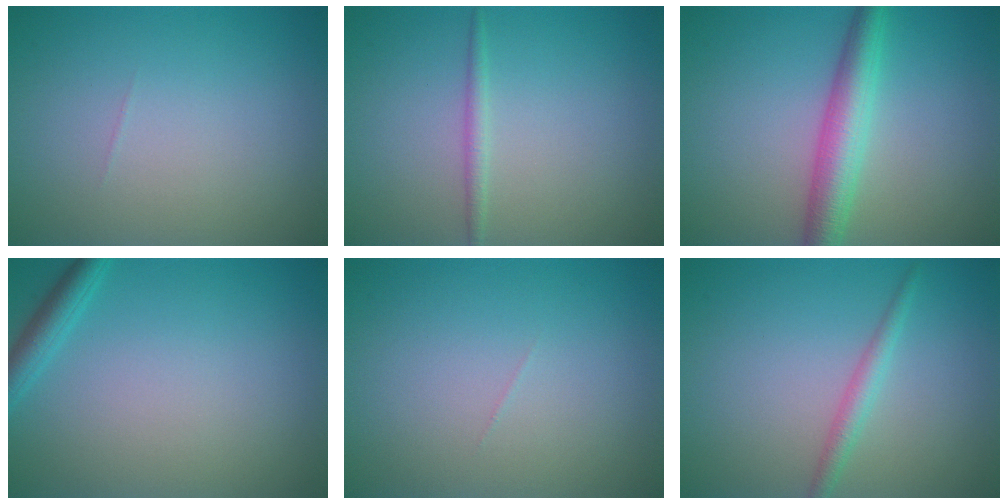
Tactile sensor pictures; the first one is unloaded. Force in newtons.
{"total": 1.1, "press": 1.1, "slide": 0.0}
{"total": 4.5, "press": 4.5, "slide": 0.1}
{"total": 2.0, "press": 2.0, "slide": 0.1}
{"total": 0.0}
{"total": 1.7, "press": 1.7, "slide": 0.0}